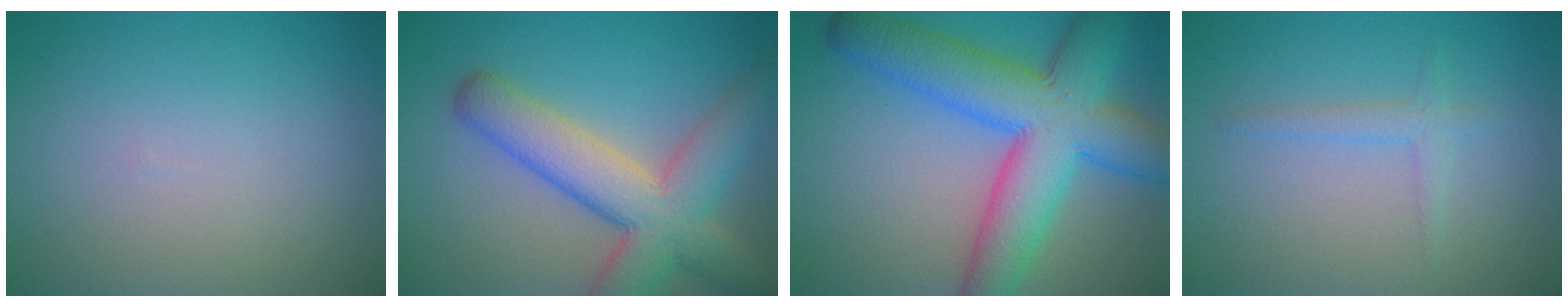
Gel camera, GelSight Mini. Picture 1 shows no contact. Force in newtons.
{"total": 8.3, "press": 8.3, "slide": 0.7}
{"total": 10.8, "press": 10.8, "slide": 0.3}
{"total": 1.5, "press": 1.5, "slide": 0.0}